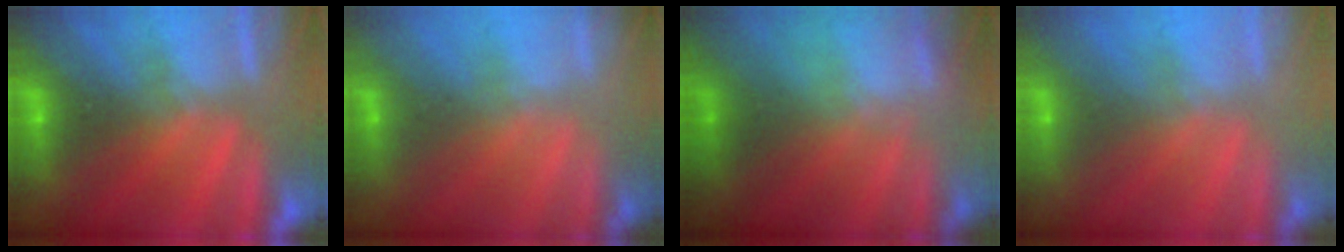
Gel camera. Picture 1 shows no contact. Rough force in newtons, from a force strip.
{"total": 1.5}
{"total": 8.5}
{"total": 2.6}